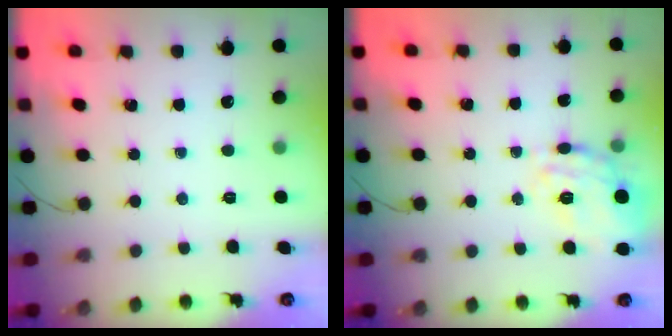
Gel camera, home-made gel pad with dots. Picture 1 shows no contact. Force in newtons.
{"total": 17.9, "press": 17.8, "slide": 0.5}